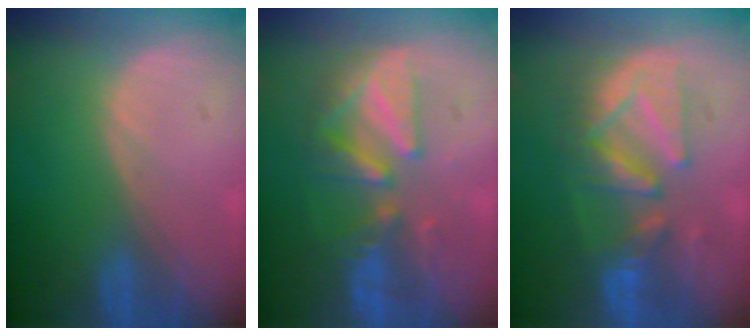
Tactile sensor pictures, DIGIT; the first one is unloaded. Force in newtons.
{"total": 7.9, "press": 7.8, "slide": 1.4}
{"total": 9.0, "press": 9.0, "slide": 0.4}